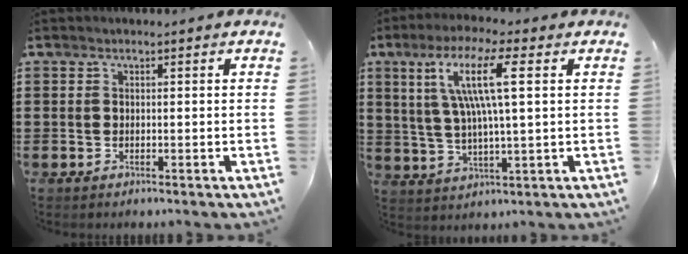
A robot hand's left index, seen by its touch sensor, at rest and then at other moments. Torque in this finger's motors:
{"motor_torque": [2.14, 0.00, 0.55, 0.21]}